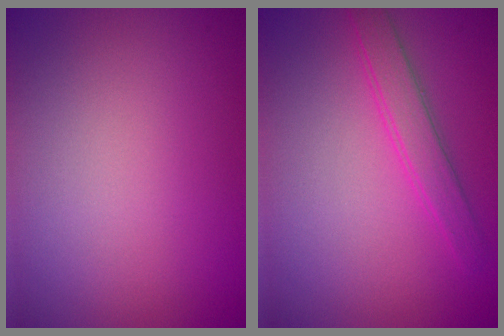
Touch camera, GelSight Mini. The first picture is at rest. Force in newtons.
{"total": 2.4, "press": 2.4, "slide": 0.1}